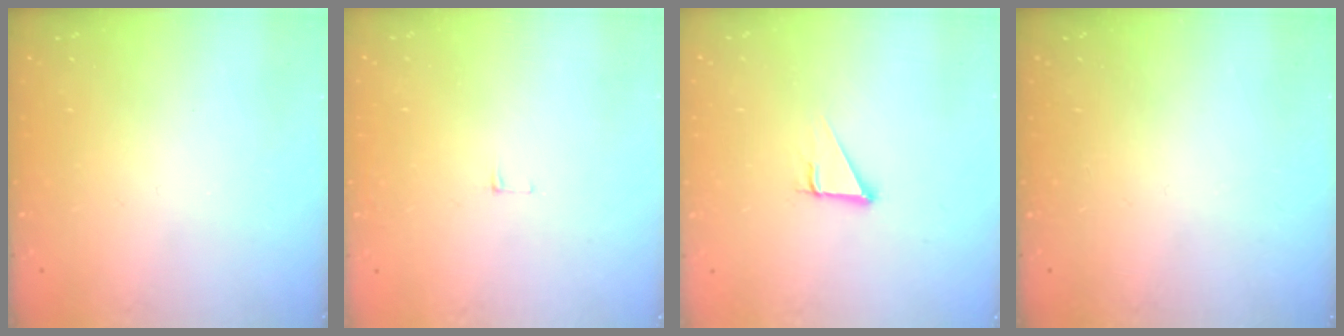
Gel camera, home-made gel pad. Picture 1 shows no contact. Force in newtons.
{"total": 3.8, "press": 3.8, "slide": 0.3}
{"total": 2.9, "press": 2.9, "slide": 0.1}
{"total": 0.0}